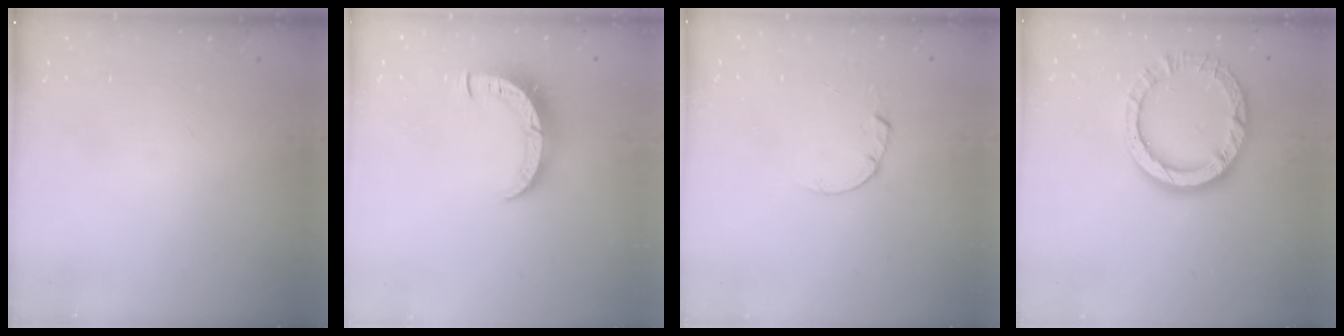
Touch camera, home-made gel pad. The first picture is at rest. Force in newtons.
{"total": 8.3, "press": 8.3, "slide": 1.0}
{"total": 1.5, "press": 1.5, "slide": 0.3}
{"total": 11.5, "press": 11.5, "slide": 0.9}